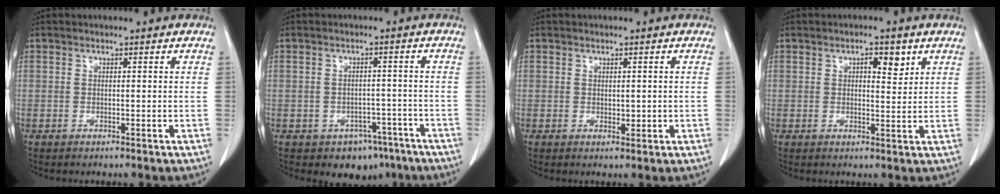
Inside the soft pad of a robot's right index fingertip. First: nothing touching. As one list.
[{"total": 6.4, "force": [-4.3, 4.4, 1.7], "torque": [-0.004, 0.014, -0.052]}, {"total": 1.6, "force": [0.0, 0.9, 1.3], "torque": [-0.015, -0.003, 0.005]}, {"total": 3.6, "force": [1.8, 1.4, 2.8], "torque": [-0.038, -0.001, 0.024]}]